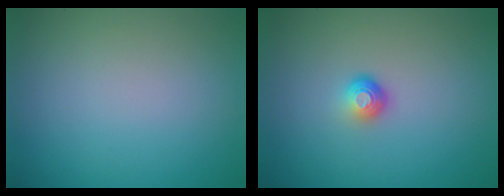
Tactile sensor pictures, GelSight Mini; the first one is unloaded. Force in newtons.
{"total": 1.6, "press": 1.0, "slide": 1.3}